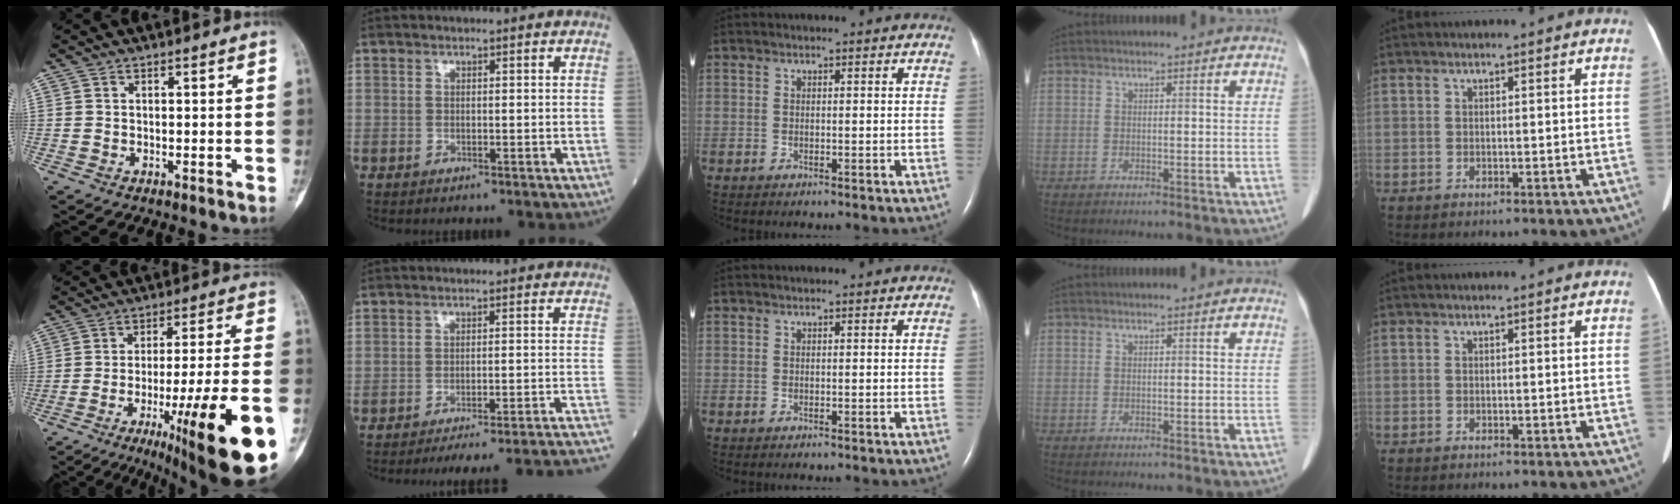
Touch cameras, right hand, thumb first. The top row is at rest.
{"thumb": {"total": 24.2, "force": [-10.8, 2.9, 21.4], "torque": [-0.253, 0.035, -0.154]}, "index": {"total": 22.6, "force": [-21.3, -1.6, 7.2], "torque": [-0.036, -0.018, -0.263]}}